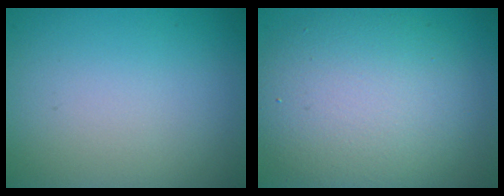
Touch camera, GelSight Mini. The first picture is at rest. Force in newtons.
{"total": 7.8, "press": 7.7, "slide": 0.9}